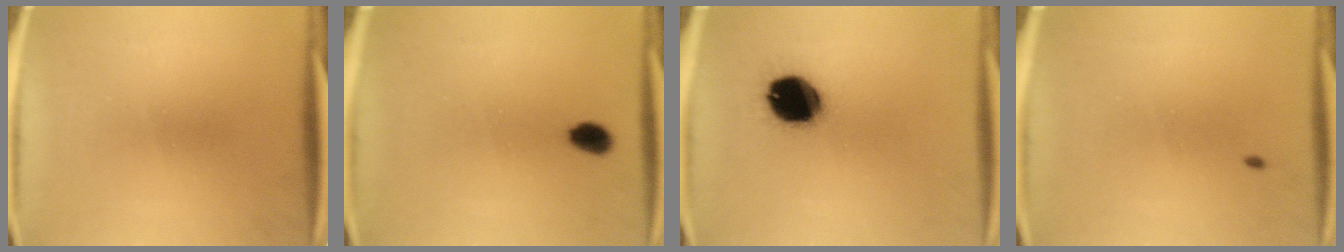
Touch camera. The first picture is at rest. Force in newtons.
{"total": 3.1}
{"total": 14.8}
{"total": 0.7}